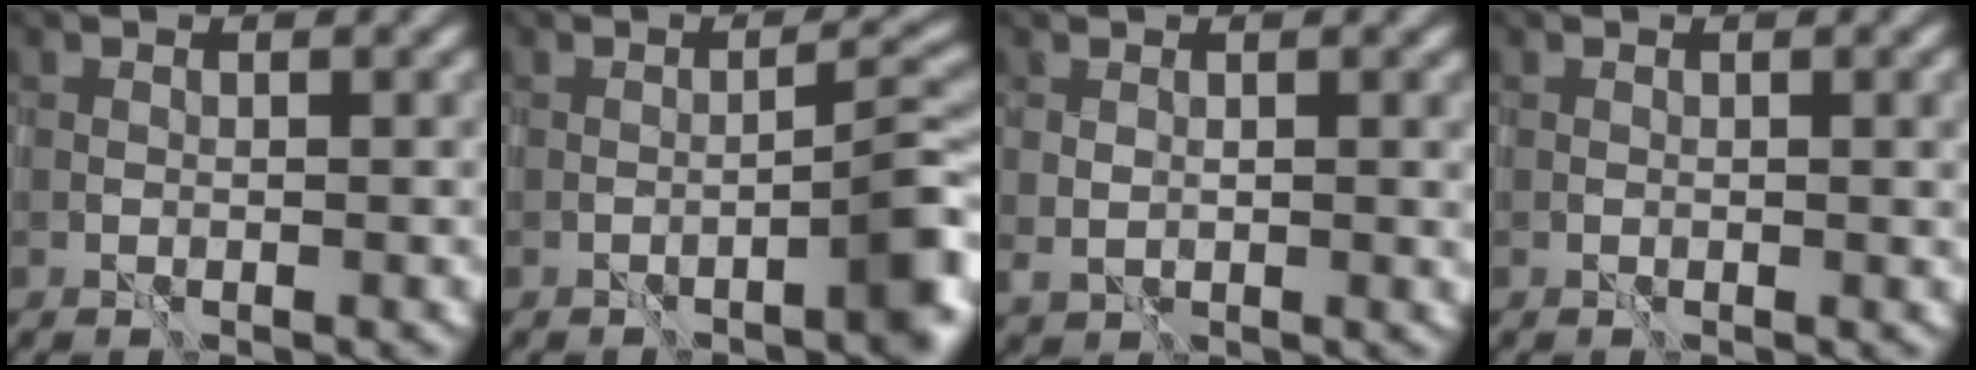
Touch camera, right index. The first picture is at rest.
{"total": 3.8, "force": [-1.7, 0.4, 3.4], "torque": [-0.042, 0.014, -0.027]}
{"total": 1.4, "force": [0.8, 0.8, 0.8], "torque": [-0.019, -0.005, 0.020]}
{"total": 1.5, "force": [0.4, 0.4, 1.3], "torque": [-0.019, -0.004, 0.011]}